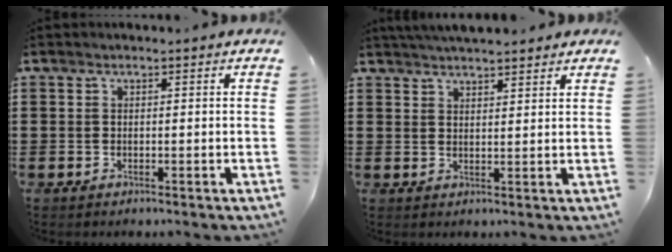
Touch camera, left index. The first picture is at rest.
{"total": 3.3, "force": [3.2, 0.2, 0.7], "torque": [-0.021, -0.004, 0.060]}